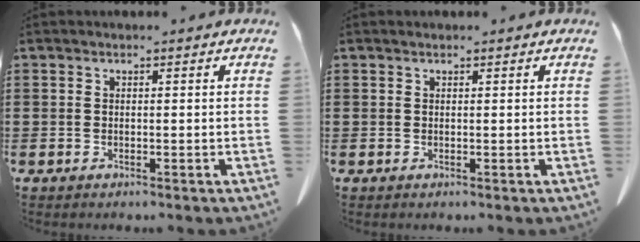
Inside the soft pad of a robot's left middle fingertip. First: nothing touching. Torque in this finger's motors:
{"motor_torque": [0.72, 0.45, 0.02, 0.01]}